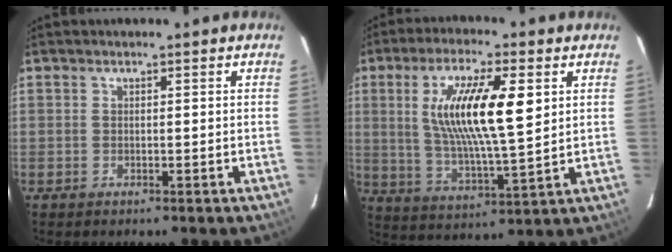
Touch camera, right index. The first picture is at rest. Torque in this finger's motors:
{"motor_torque": [1.36, 0.11, 1.05, 0.21]}